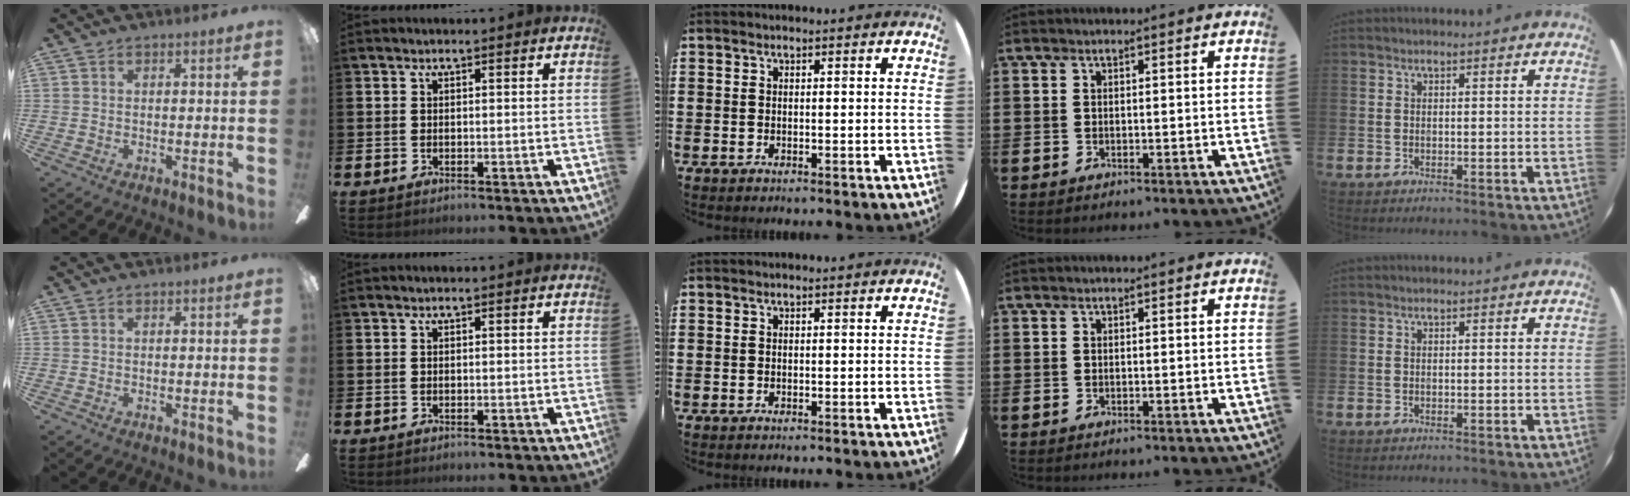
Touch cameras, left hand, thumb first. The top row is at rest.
{}